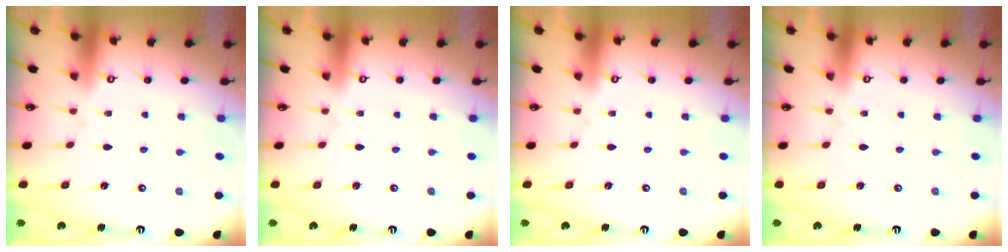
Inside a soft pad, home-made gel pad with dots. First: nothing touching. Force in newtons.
{"total": 0.0}
{"total": 0.0}
{"total": 0.0}